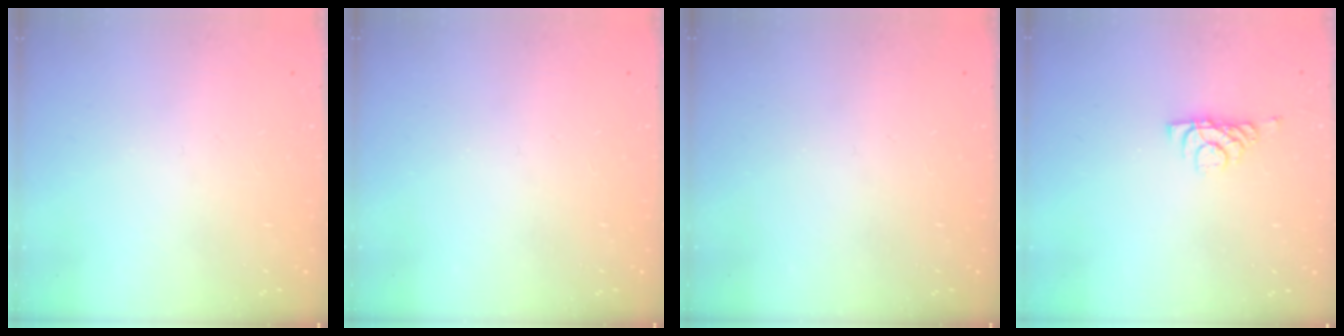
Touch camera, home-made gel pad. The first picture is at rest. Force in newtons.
{"total": 0.0}
{"total": 0.0}
{"total": 6.0, "press": 6.0, "slide": 0.8}